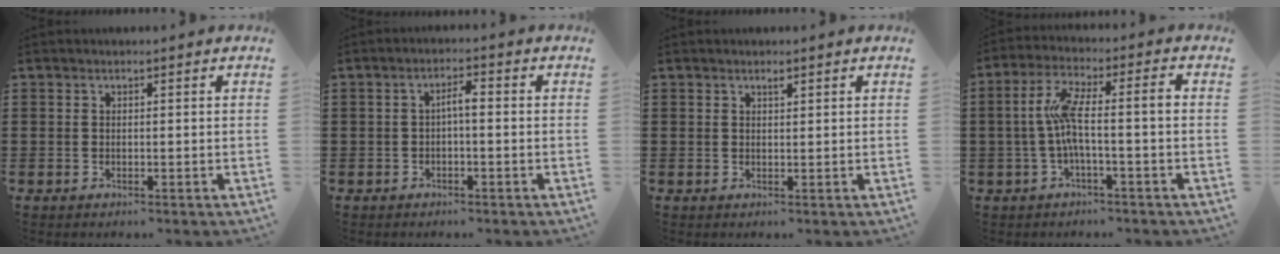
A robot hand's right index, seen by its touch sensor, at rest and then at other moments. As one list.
[{"total": 2.3, "force": [-0.5, 0.5, 2.2], "torque": [-0.042, 0.006, -0.012]}, {"total": 0.8, "force": [0.6, 0.2, 0.5], "torque": [-0.011, 0.000, 0.010]}, {"total": 7.7, "force": [-0.7, 1.4, 7.5], "torque": [-0.156, 0.000, -0.023]}]